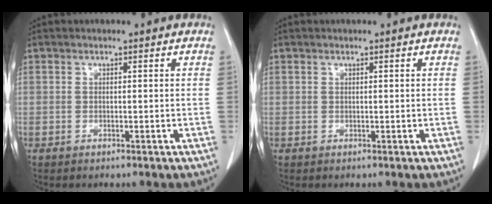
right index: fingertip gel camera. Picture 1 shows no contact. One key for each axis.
{"total": 0.0}